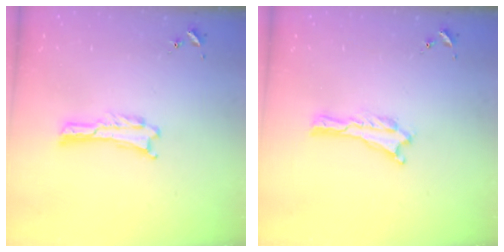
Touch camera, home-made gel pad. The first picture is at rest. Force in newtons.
{"total": 0.0}